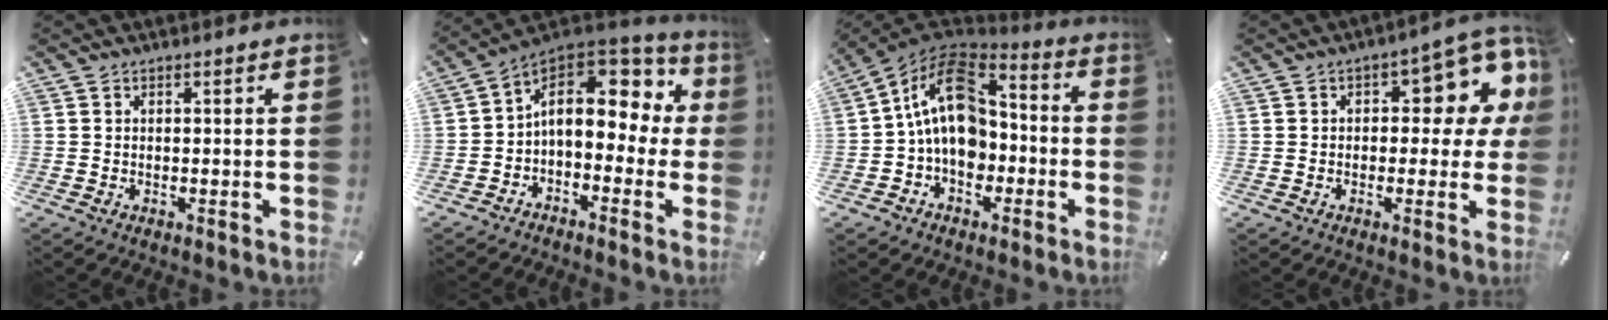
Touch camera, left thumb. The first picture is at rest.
{"total": 12.5, "force": [3.5, 8.0, 8.9], "torque": [-0.144, -0.022, 0.058]}
{"total": 15.6, "force": [-0.4, 11.8, 10.2], "torque": [-0.188, 0.008, -0.008]}
{"total": 11.6, "force": [4.3, 5.8, 9.1], "torque": [-0.103, -0.032, 0.070]}